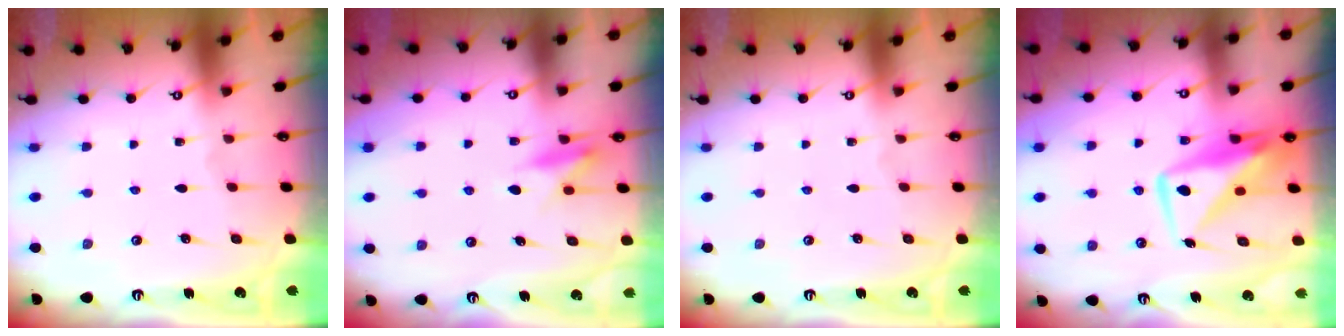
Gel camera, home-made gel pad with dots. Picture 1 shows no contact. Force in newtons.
{"total": 7.6, "press": 7.6, "slide": 0.9}
{"total": 0.0}
{"total": 10.7, "press": 10.7, "slide": 0.9}